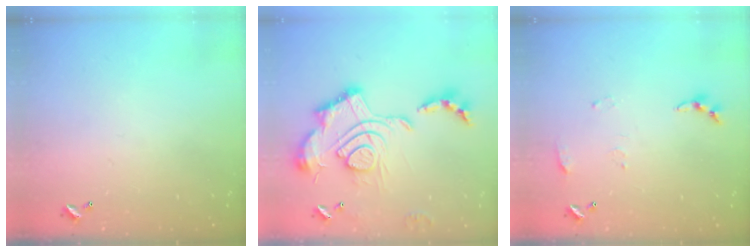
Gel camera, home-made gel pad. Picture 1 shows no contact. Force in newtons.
{"total": 2.5, "press": 1.9, "slide": 1.7}
{"total": 6.4, "press": 6.4, "slide": 0.7}